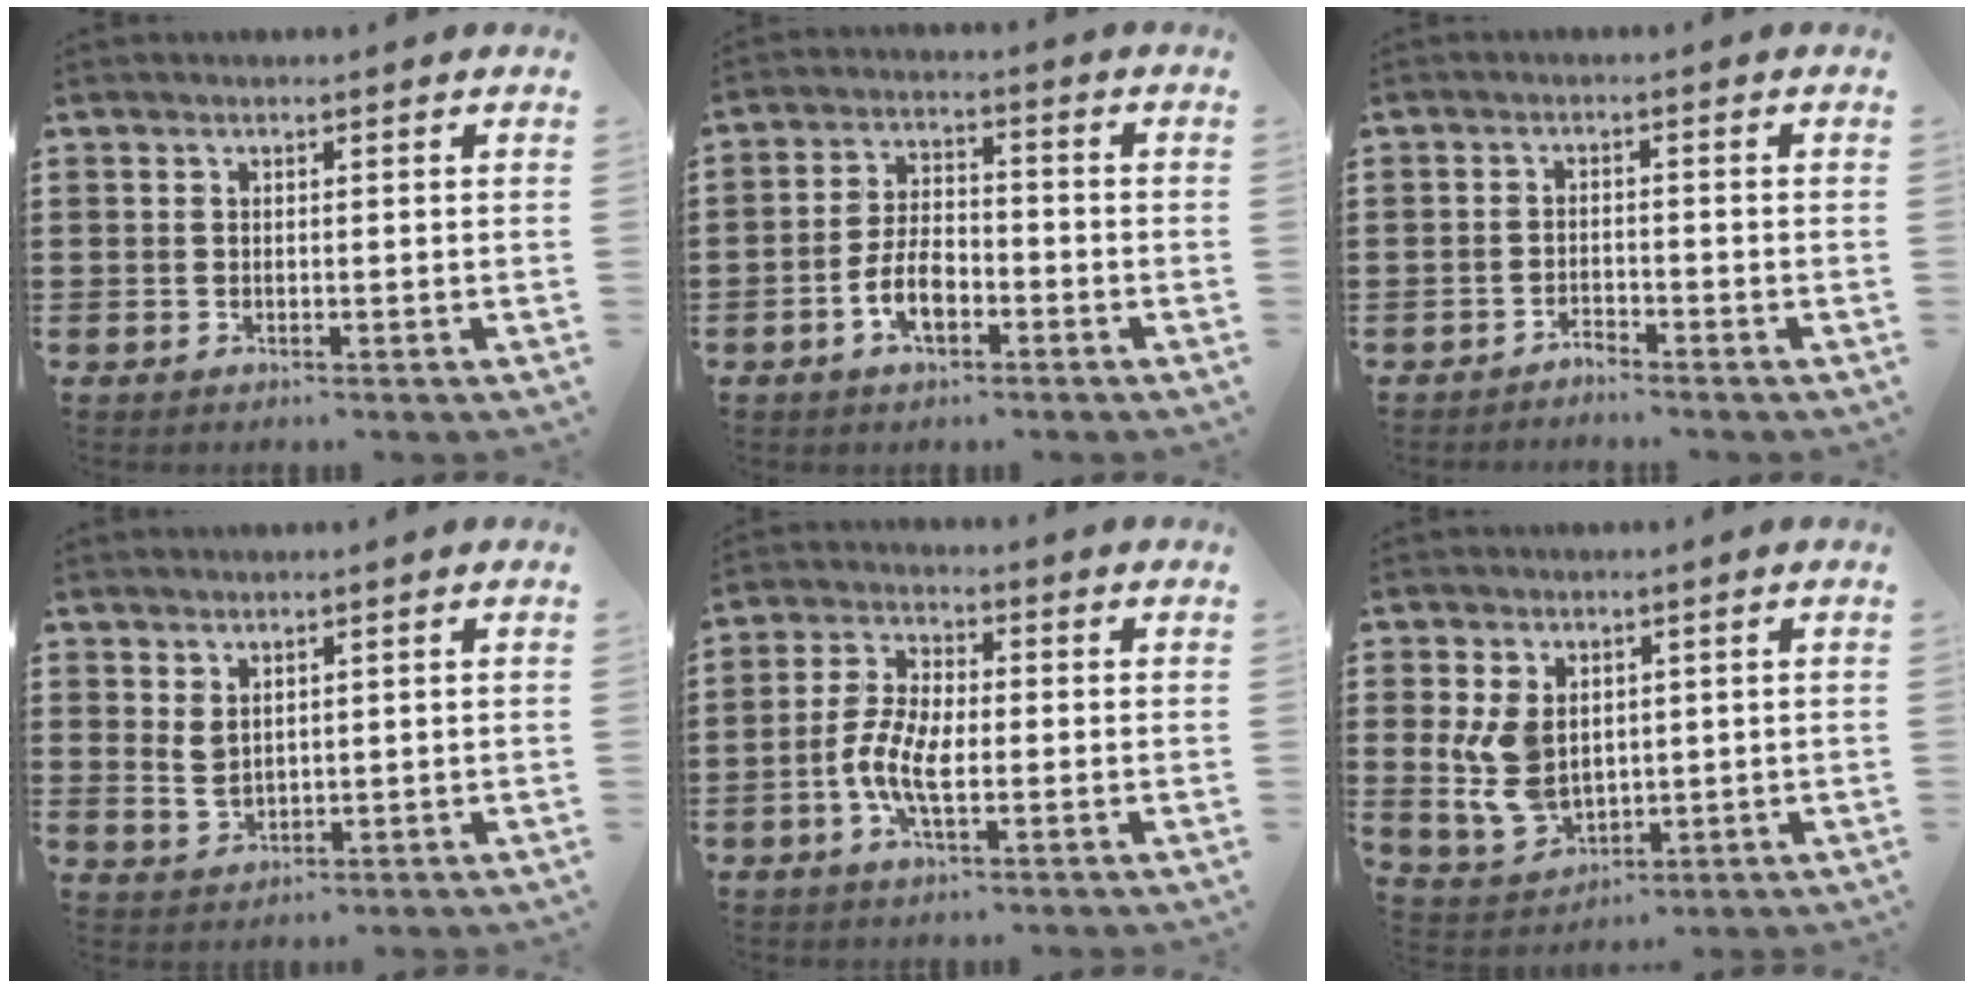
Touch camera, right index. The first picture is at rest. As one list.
[{"total": 6.3, "force": [-2.7, 3.3, 4.8], "torque": [-0.108, 0.001, -0.054]}, {"total": 2.0, "force": [-2.0, -0.1, 0.0], "torque": [-0.005, 0.003, -0.041]}, {"total": 2.5, "force": [1.6, 1.4, 1.3], "torque": [-0.030, 0.003, 0.032]}, {"total": 6.9, "force": [-1.7, 3.1, 5.9], "torque": [-0.141, -0.006, -0.040]}, {"total": 7.2, "force": [1.1, 5.4, 4.7], "torque": [-0.128, 0.006, 0.020]}]